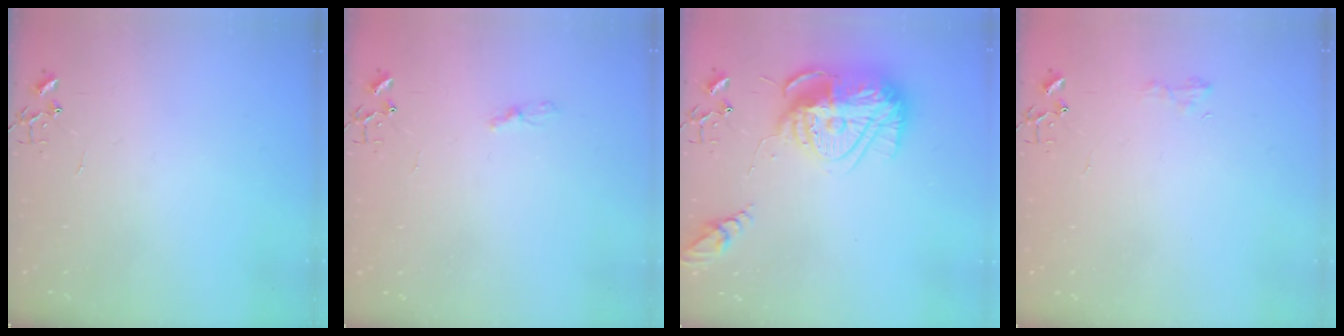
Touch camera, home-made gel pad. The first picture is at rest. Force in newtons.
{"total": 4.4, "press": 4.4, "slide": 0.6}
{"total": 18.9, "press": 18.9, "slide": 1.6}
{"total": 5.6, "press": 5.6, "slide": 0.6}